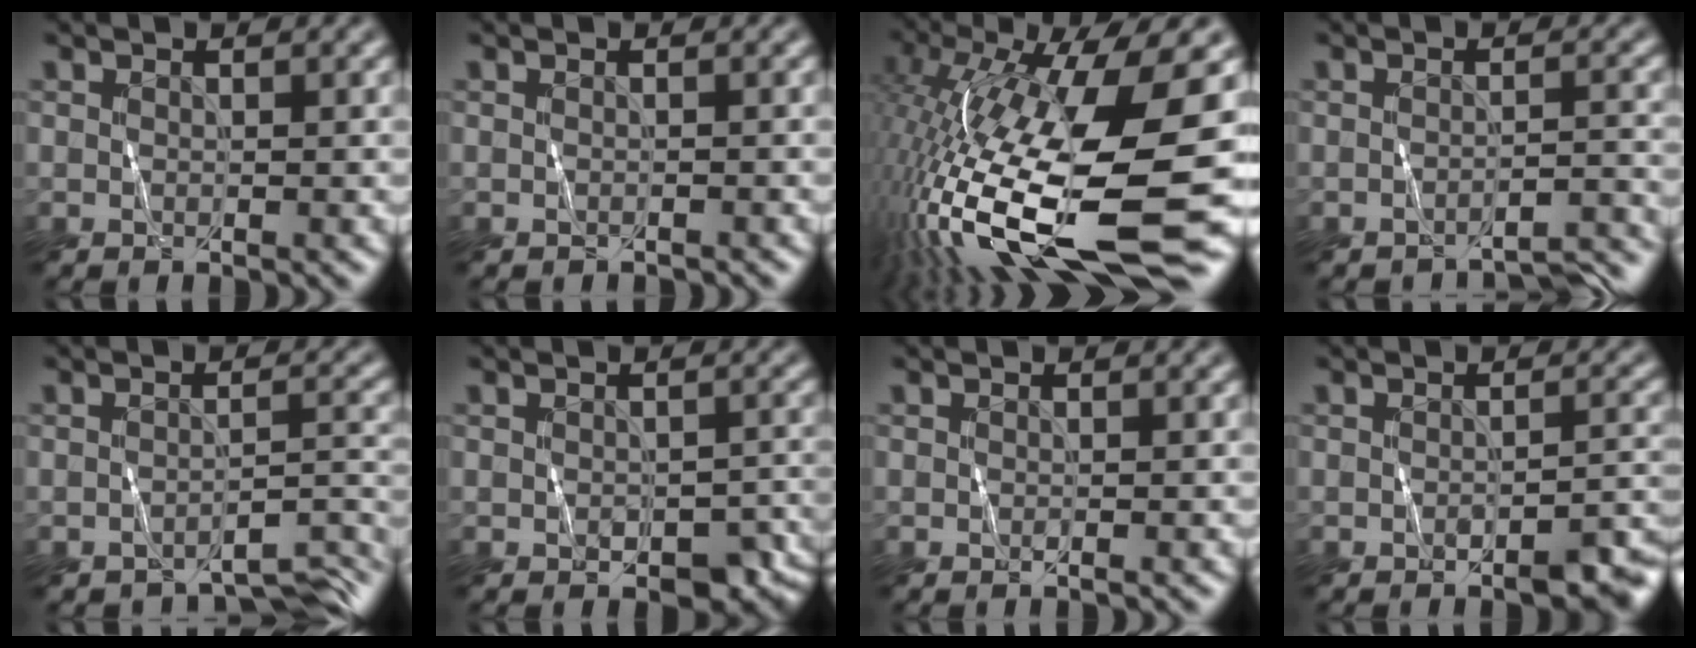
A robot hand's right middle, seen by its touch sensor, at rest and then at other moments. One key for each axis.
{"total": 0.7, "fx": -0.7, "fy": 0.0, "fz": 0.0, "tx": 0.001, "ty": -0.006, "tz": -0.012}
{"total": 18.4, "fx": -3.8, "fy": 5.1, "fz": 17.2, "tx": -0.332, "ty": -0.005, "tz": -0.069}
{"total": 3.5, "fx": -3.3, "fy": 0.3, "fz": 0.9, "tx": -0.004, "ty": 0.006, "tz": -0.046}
{"total": 3.6, "fx": -3.3, "fy": 0.5, "fz": 1.4, "tx": -0.015, "ty": -0.002, "tz": -0.043}
{"total": 3.4, "fx": -1.2, "fy": 2.2, "fz": 2.3, "tx": -0.027, "ty": -0.010, "tz": -0.010}
{"total": 0.0}
{"total": 3.1, "fx": -1.8, "fy": 1.0, "fz": 2.3, "tx": -0.033, "ty": 0.004, "tz": -0.024}